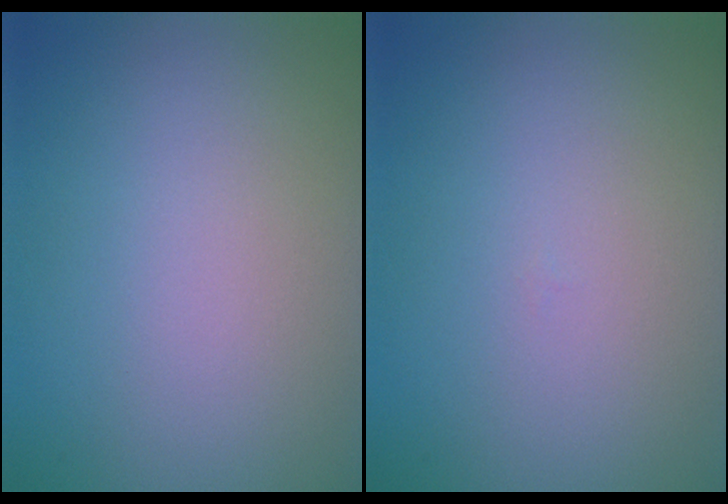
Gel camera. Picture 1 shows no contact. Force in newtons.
{"total": 0.0}